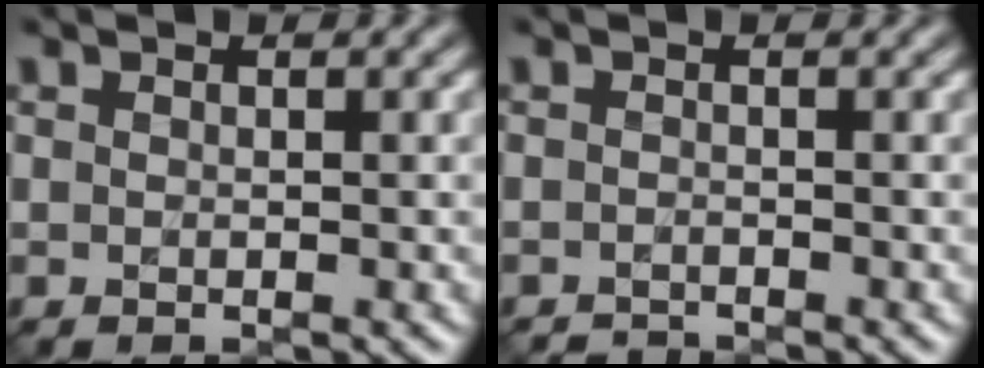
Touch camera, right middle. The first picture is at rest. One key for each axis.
{"total": 1.5, "fx": -1.5, "fy": -0.1, "fz": -0.3, "tx": 0.009, "ty": -0.011, "tz": -0.030}